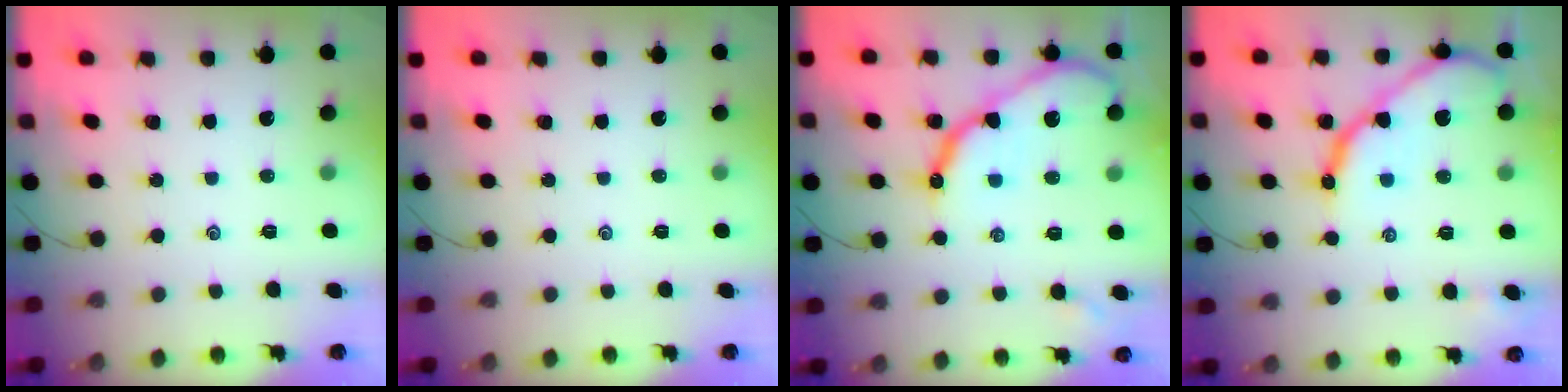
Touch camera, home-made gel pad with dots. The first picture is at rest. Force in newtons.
{"total": 0.0}
{"total": 13.4, "press": 13.4, "slide": 0.5}
{"total": 13.3, "press": 13.3, "slide": 1.3}